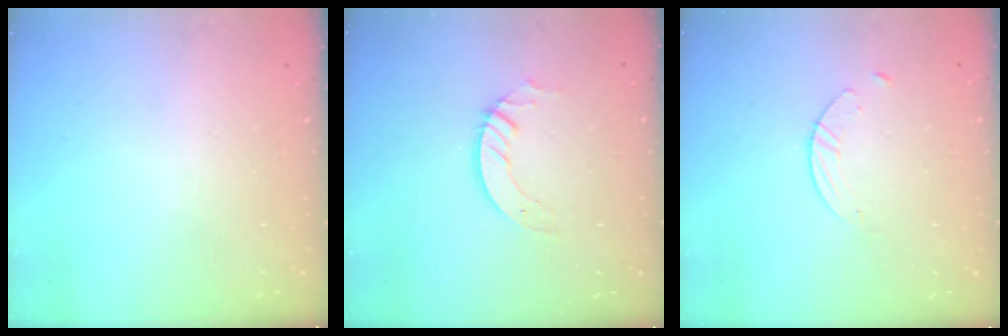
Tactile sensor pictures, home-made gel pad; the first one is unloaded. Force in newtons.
{"total": 2.8, "press": 2.8, "slide": 0.2}
{"total": 2.7, "press": 2.6, "slide": 0.3}